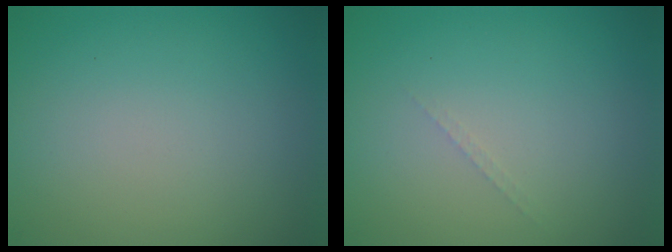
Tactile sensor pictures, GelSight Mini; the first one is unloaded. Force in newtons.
{"total": 0.6, "press": 0.6, "slide": 0.1}